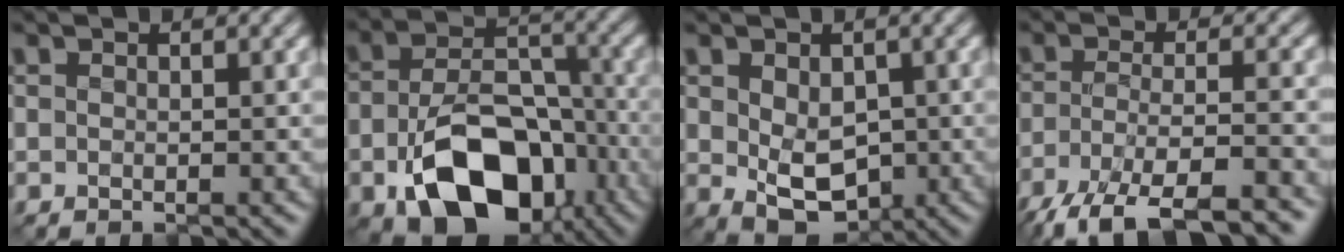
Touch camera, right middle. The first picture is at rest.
{"total": 11.5, "force": [-4.9, 7.1, 7.5], "torque": [-0.144, -0.013, -0.075]}
{"total": 5.0, "force": [-0.5, 3.3, 3.7], "torque": [-0.073, -0.011, -0.003]}
{"total": 9.4, "force": [-7.1, 2.3, 5.8], "torque": [-0.108, -0.003, -0.125]}